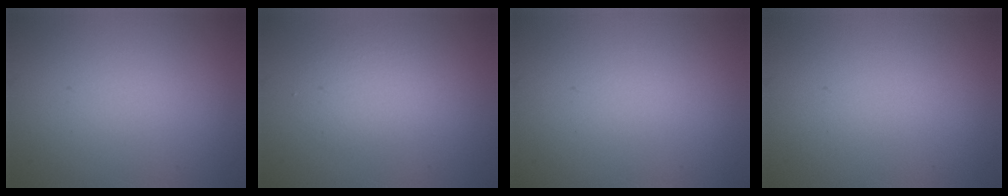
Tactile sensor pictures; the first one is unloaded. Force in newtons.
{"total": 2.2, "press": 2.2, "slide": 0.2}
{"total": 0.0}
{"total": 0.0}